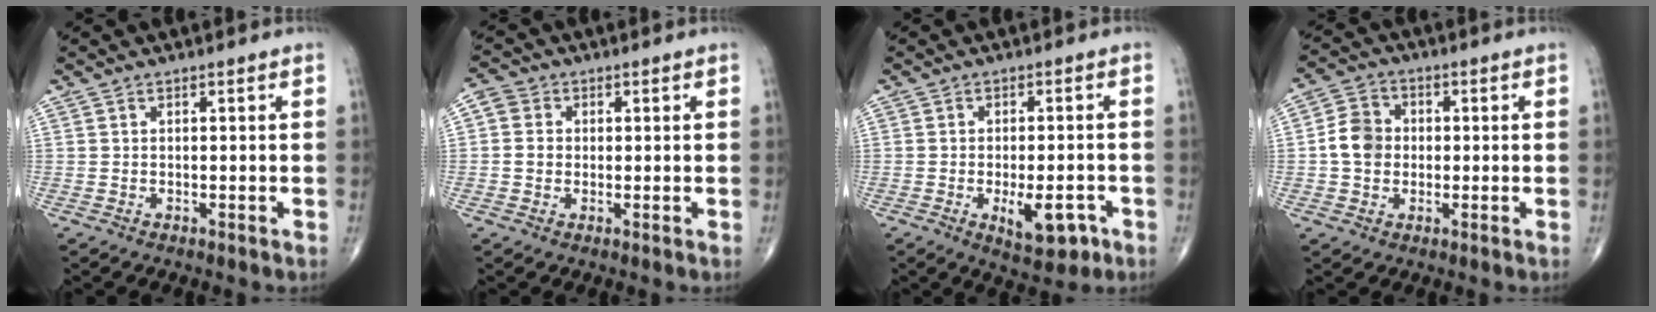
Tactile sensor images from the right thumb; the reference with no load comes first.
{"total": 3.9, "force": [0.1, 3.6, 1.5], "torque": [-0.021, 0.008, -0.004]}
{"total": 7.8, "force": [-3.0, 3.5, 6.4], "torque": [-0.084, 0.005, -0.034]}
{"total": 6.7, "force": [-0.3, 5.7, 3.6], "torque": [-0.051, 0.015, -0.014]}